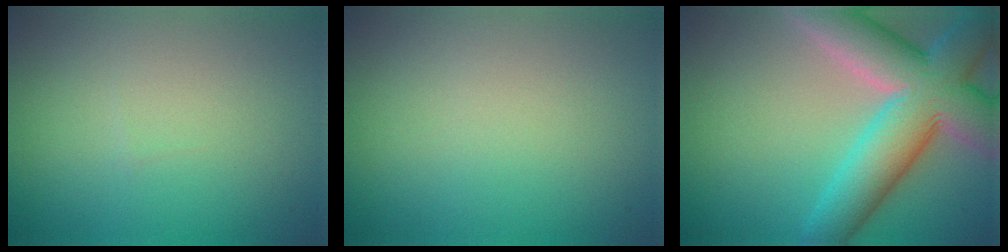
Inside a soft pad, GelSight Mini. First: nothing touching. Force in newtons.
{"total": 0.0}
{"total": 10.7, "press": 10.7, "slide": 0.7}